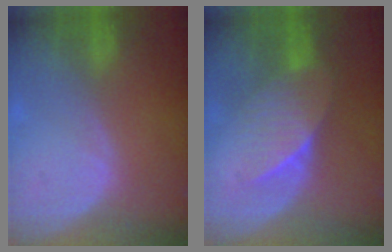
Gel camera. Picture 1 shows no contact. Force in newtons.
{"total": 6.8, "press": 6.4, "slide": 2.3}